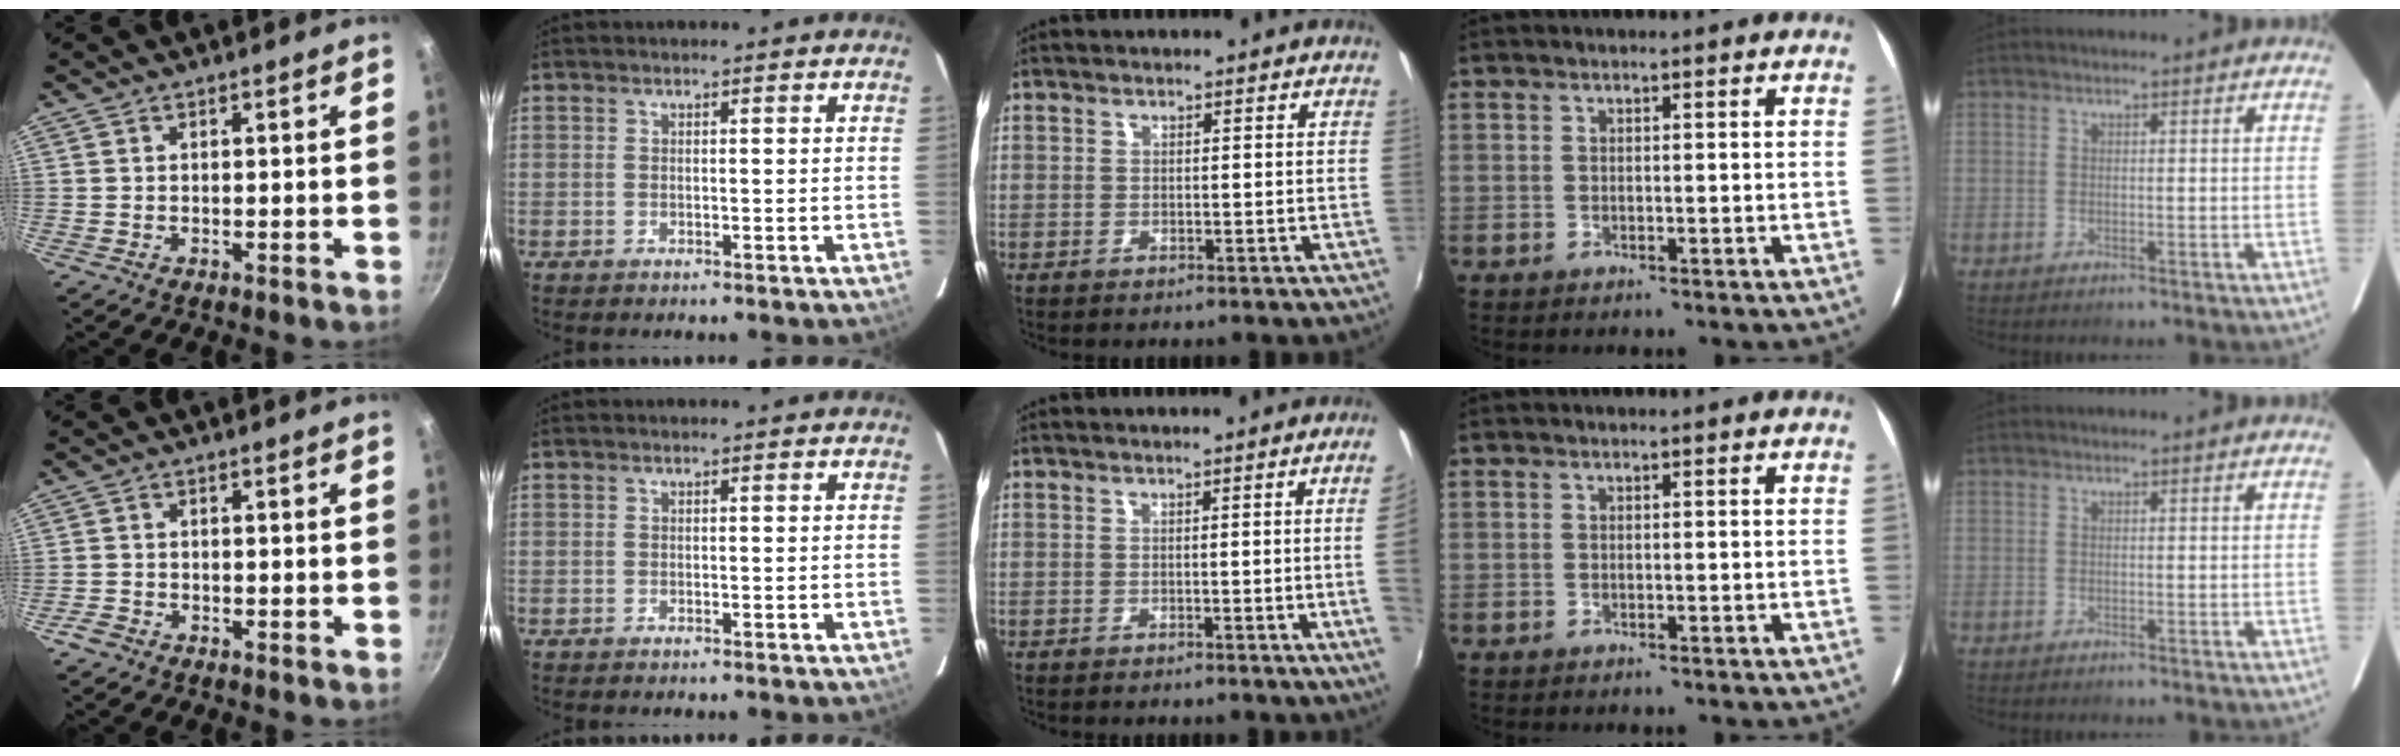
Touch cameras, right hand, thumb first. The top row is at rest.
{"thumb": {"total": 2.1, "force": [-1.5, 1.2, 0.8], "torque": [-0.021, 0.011, -0.030]}, "middle": {"total": 4.2, "force": [-0.1, -2.0, 3.7], "torque": [-0.059, -0.010, 0.004]}}